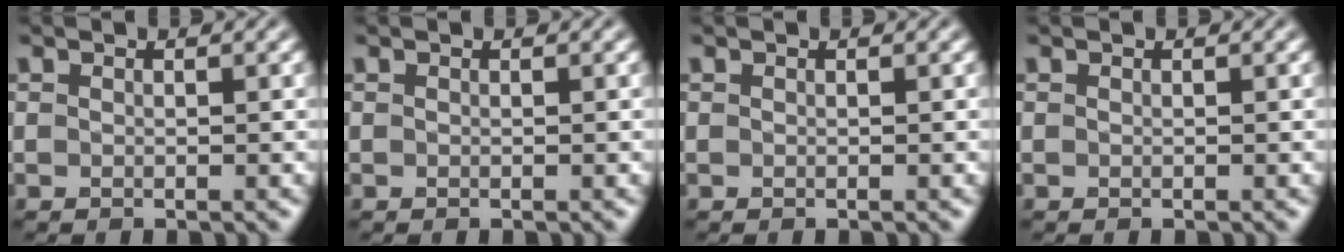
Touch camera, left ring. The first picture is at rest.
{"total": 0.0}
{"total": 0.0}
{"total": 0.0}